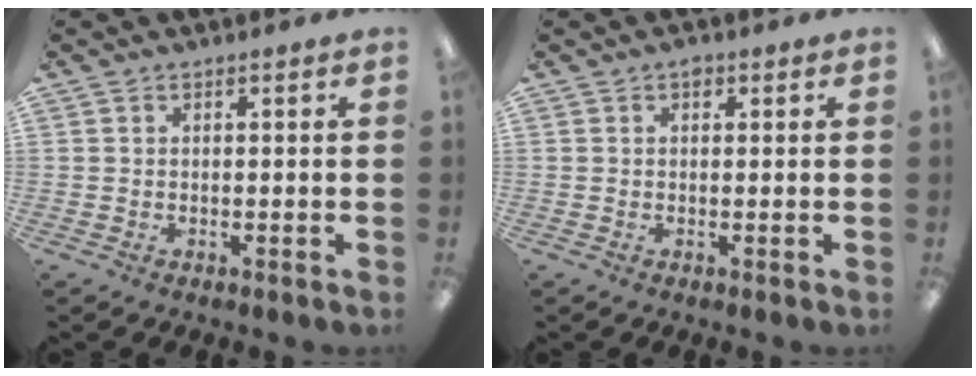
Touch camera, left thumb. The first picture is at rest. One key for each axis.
{"total": 1.4, "fx": 0.7, "fy": 0.8, "fz": 0.9, "tx": -0.010, "ty": 0.001, "tz": 0.009}